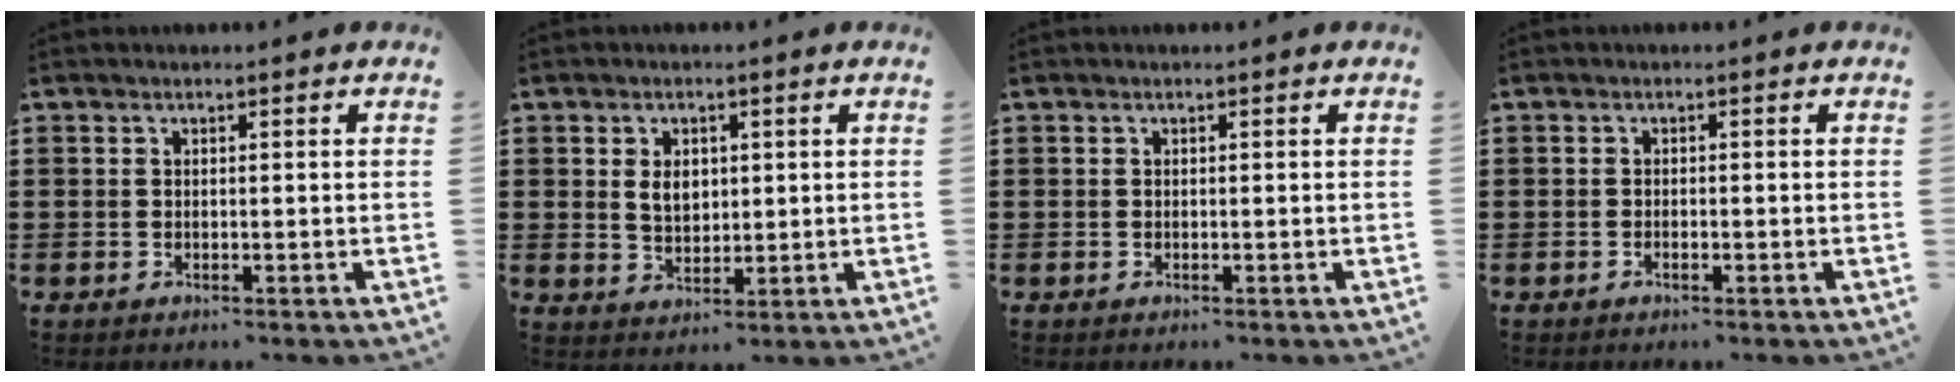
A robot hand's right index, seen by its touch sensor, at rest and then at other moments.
{"total": 3.6, "force": [0.7, 2.5, 2.5], "torque": [-0.047, 0.007, 0.010]}
{"total": 0.0}
{"total": 0.7, "force": [-0.5, 0.1, 0.5], "torque": [-0.012, -0.005, -0.008]}